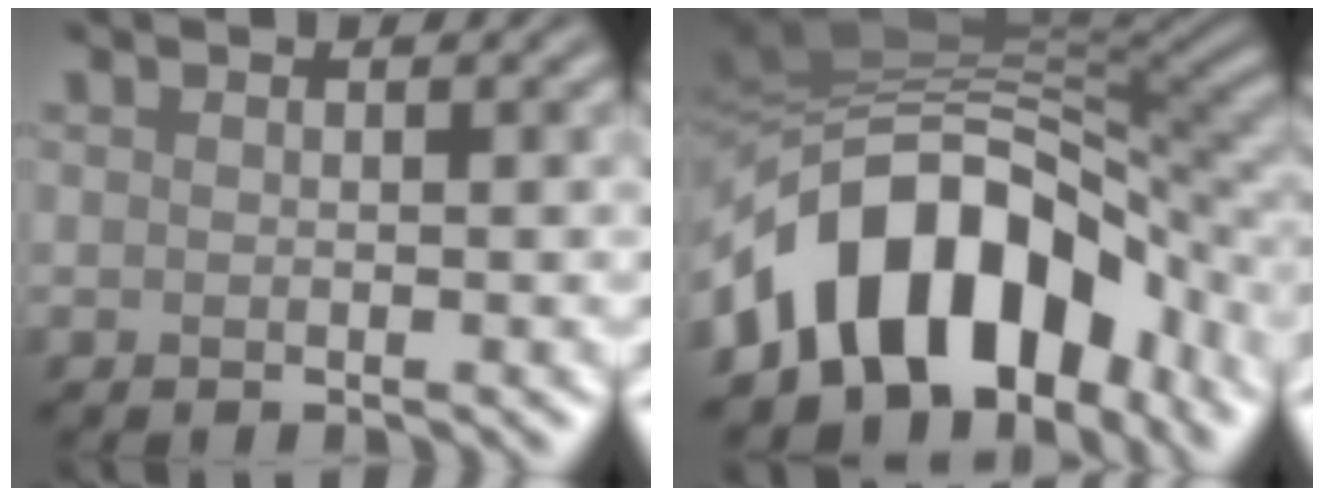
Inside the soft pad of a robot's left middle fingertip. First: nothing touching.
{"total": 13.1, "force": [-5.7, 8.0, 8.7], "torque": [-0.129, 0.020, -0.111]}